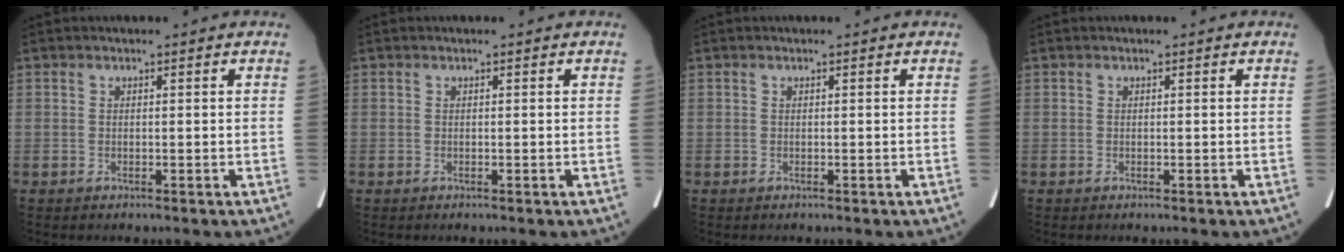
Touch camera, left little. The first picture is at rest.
{"total": 0.0}
{"total": 0.0}
{"total": 0.0}